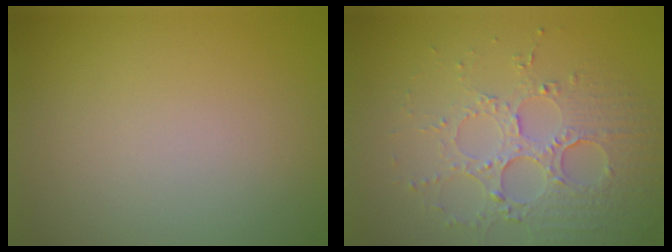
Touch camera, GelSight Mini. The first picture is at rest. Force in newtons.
{"total": 4.0, "press": 3.8, "slide": 1.3}